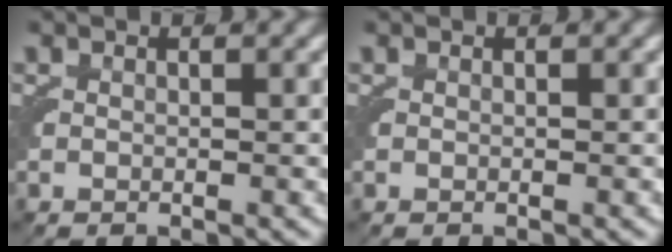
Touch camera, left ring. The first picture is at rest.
{"total": 0.0}